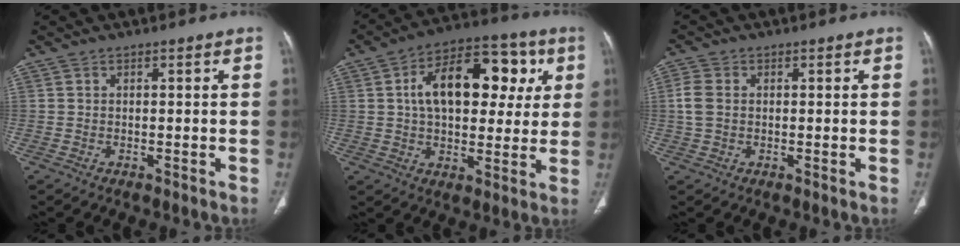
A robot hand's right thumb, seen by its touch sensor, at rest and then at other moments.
{"total": 19.0, "force": [4.4, 11.3, 14.7], "torque": [-0.184, 0.021, 0.062]}
{"total": 3.8, "force": [0.3, 2.6, 2.8], "torque": [-0.069, 0.003, 0.002]}